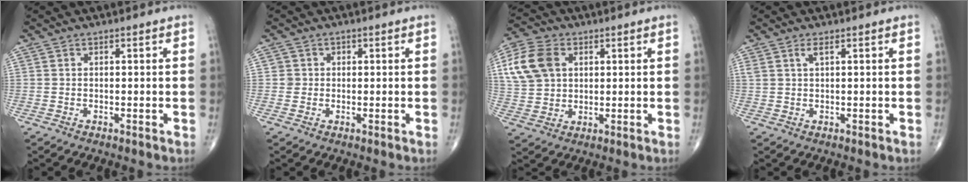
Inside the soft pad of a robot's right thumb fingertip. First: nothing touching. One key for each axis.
{"total": 1.8, "fx": 0.1, "fy": 1.8, "fz": 0.0, "tx": 0.015, "ty": 0.006, "tz": -0.002}
{"total": 11.4, "fx": 3.4, "fy": 8.2, "fz": 7.1, "tx": -0.135, "ty": 0.005, "tz": 0.065}
{"total": 1.5, "fx": 0.8, "fy": 0.4, "fz": 1.2, "tx": -0.031, "ty": 0.005, "tz": 0.021}